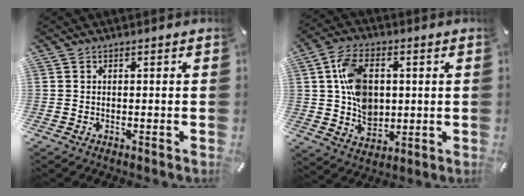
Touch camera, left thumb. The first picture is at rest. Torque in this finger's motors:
{"motor_torque": [0.38, 0.44, 0.87, 0.39, 0.18]}